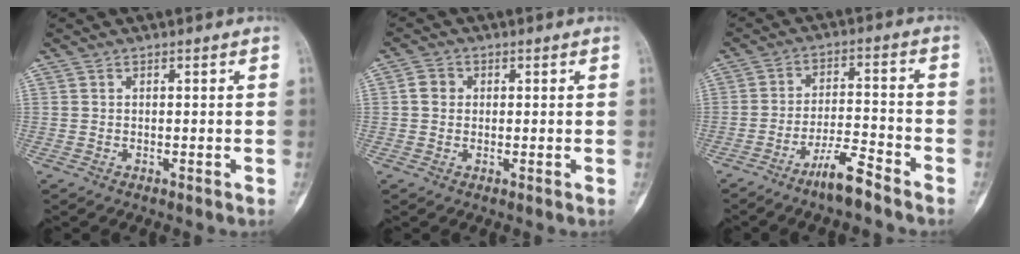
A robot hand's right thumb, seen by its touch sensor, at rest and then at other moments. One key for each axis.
{"total": 2.7, "fx": 0.2, "fy": 2.4, "fz": 1.2, "tx": -0.014, "ty": 0.007, "tz": 0.000}
{"total": 7.2, "fx": -5.4, "fy": 1.0, "fz": 4.6, "tx": -0.090, "ty": 0.041, "tz": -0.100}